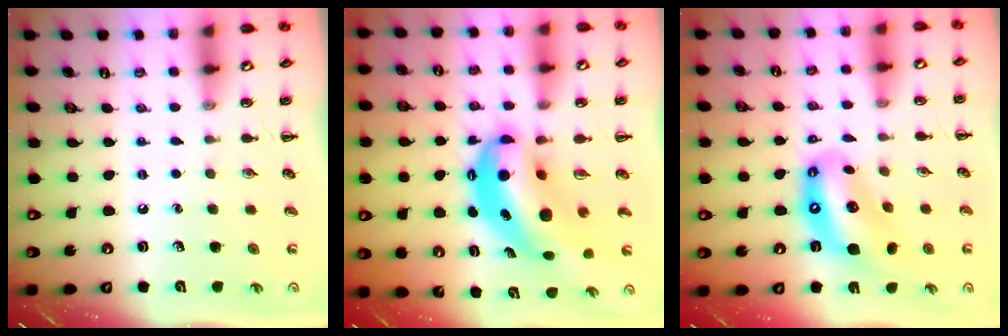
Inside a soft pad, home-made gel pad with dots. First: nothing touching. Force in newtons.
{"total": 11.1, "press": 10.8, "slide": 2.5}
{"total": 12.4, "press": 12.0, "slide": 3.3}